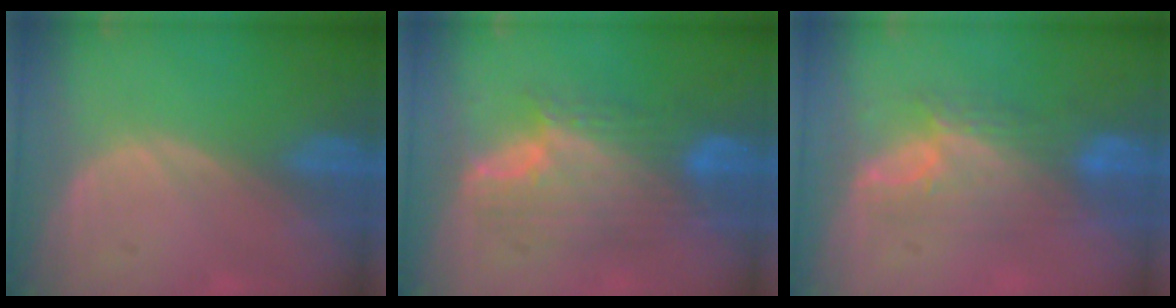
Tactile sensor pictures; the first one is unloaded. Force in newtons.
{"total": 9.1, "press": 9.0, "slide": 0.5}
{"total": 7.3, "press": 7.2, "slide": 1.3}